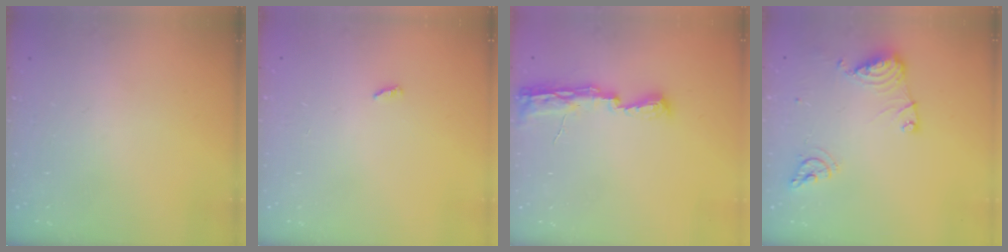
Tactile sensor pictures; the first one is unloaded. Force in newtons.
{"total": 2.3, "press": 2.3, "slide": 0.2}
{"total": 8.9, "press": 8.5, "slide": 2.3}
{"total": 11.9, "press": 11.9, "slide": 1.3}